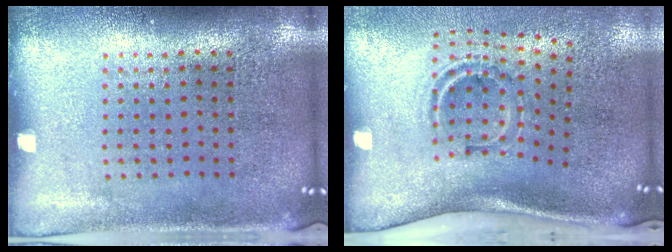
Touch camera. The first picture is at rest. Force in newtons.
{"total": 2.1, "press": 1.2, "slide": 1.8}